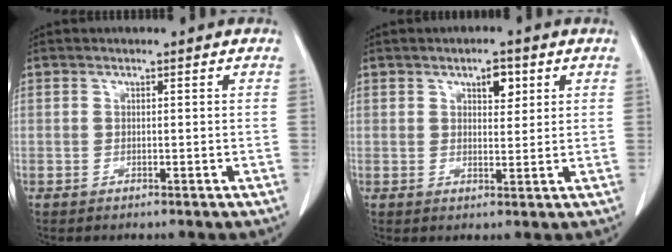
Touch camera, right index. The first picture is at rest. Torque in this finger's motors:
{"motor_torque": [0.07, 0.09, 0.01, 0.01]}